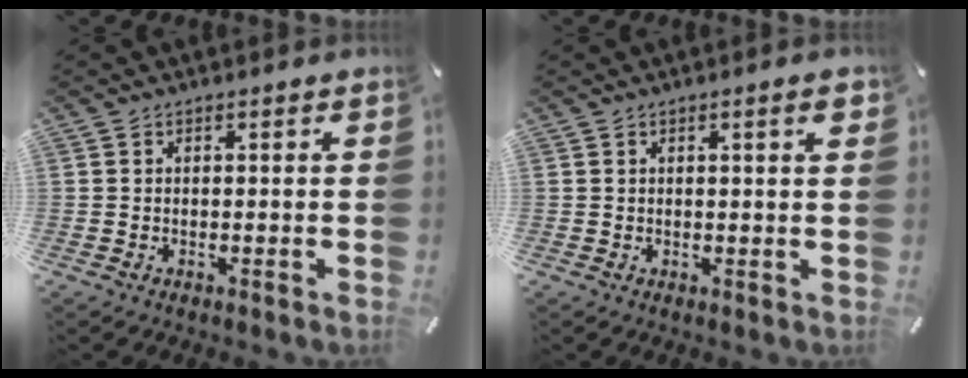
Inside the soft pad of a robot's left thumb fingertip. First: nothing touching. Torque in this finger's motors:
{"motor_torque": [0.12, -0.28, 0.04, 0.09, -0.01]}